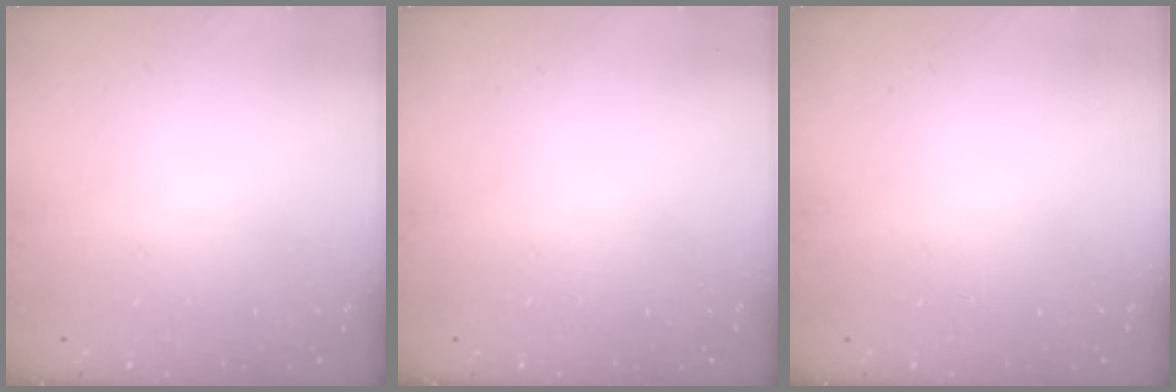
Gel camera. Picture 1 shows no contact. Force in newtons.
{"total": 0.0}
{"total": 0.0}